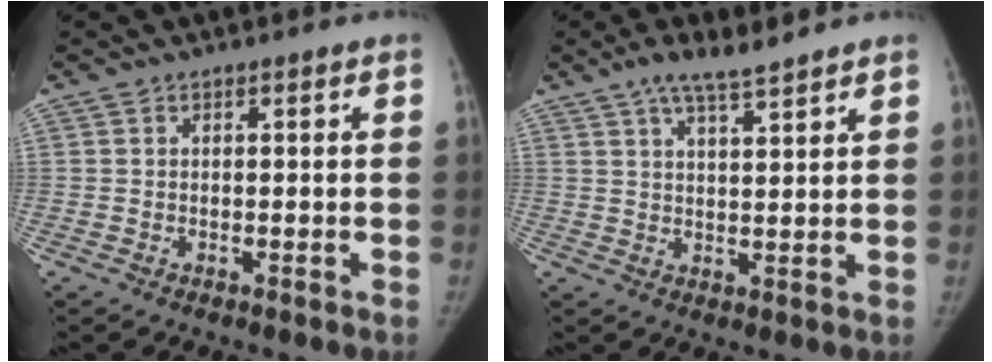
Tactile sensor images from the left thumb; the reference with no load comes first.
{"total": 6.6, "force": [5.0, 1.4, 4.0], "torque": [-0.068, -0.019, 0.089]}